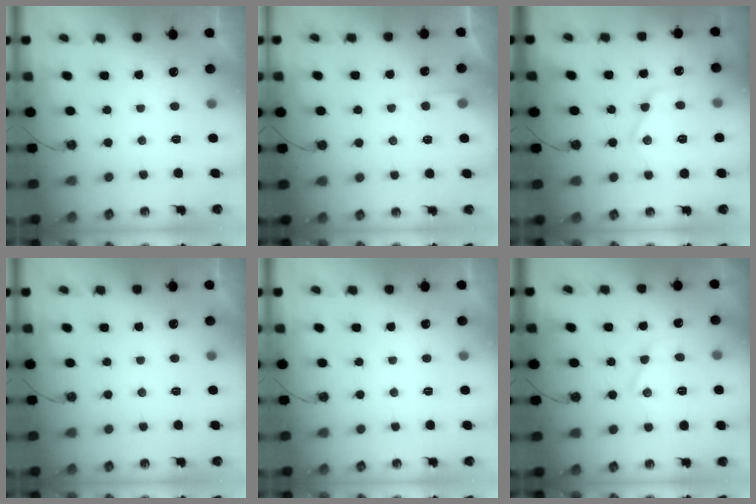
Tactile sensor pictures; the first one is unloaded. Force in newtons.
{"total": 5.6, "press": 5.5, "slide": 0.7}
{"total": 14.7, "press": 14.7, "slide": 1.0}
{"total": 0.0}
{"total": 0.0}
{"total": 11.6, "press": 11.6, "slide": 0.6}